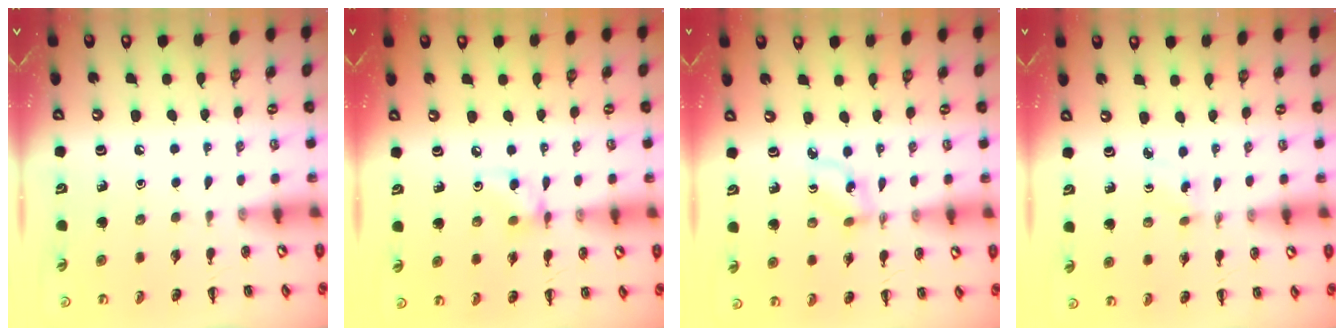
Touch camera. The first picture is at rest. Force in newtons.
{"total": 5.6, "press": 5.6, "slide": 0.3}
{"total": 1.8, "press": 1.7, "slide": 0.5}
{"total": 1.5, "press": 1.3, "slide": 0.6}